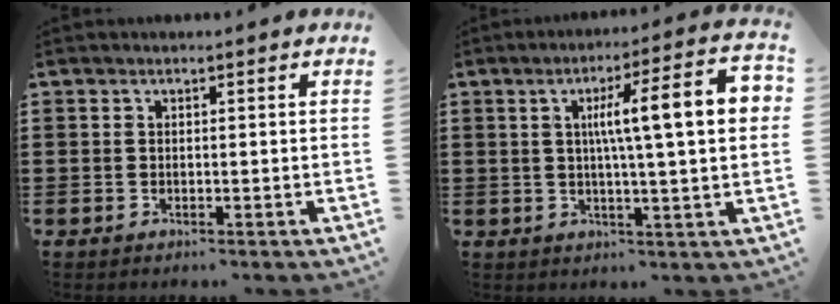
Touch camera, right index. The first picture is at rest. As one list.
[{"total": 11.2, "force": [1.8, 1.1, 11.0], "torque": [-0.187, -0.001, 0.022]}]